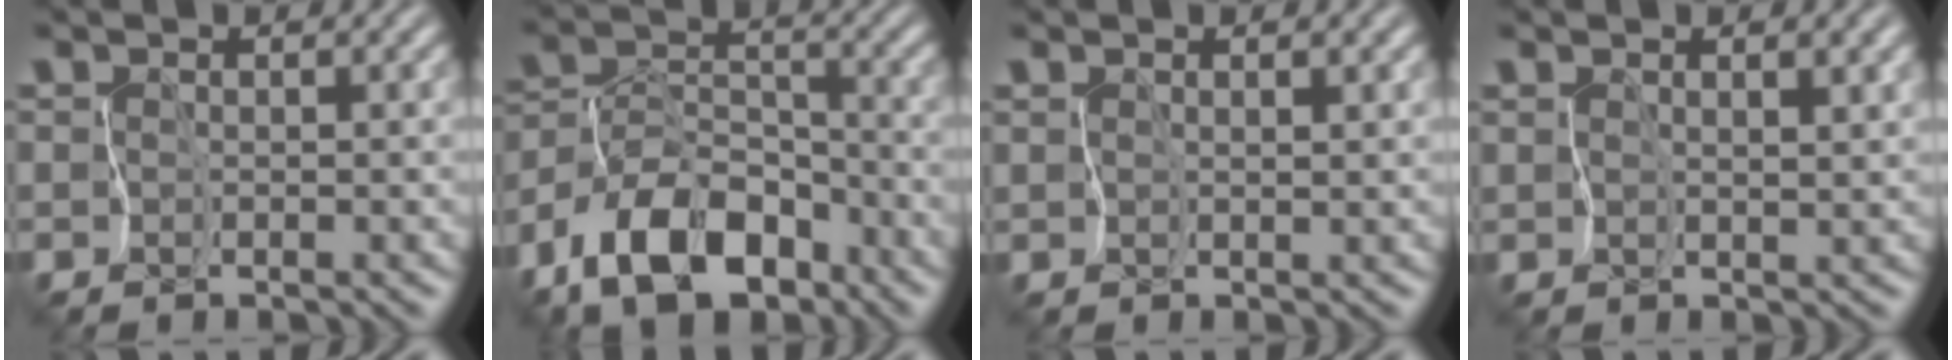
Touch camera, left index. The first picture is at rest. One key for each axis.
{"total": 9.7, "fx": -6.9, "fy": 4.7, "fz": 5.0, "tx": -0.082, "ty": 0.013, "tz": -0.131}
{"total": 0.8, "fx": 0.7, "fy": -0.2, "fz": 0.2, "tx": -0.002, "ty": 0.002, "tz": 0.020}
{"total": 2.2, "fx": 1.4, "fy": 0.6, "fz": 1.6, "tx": -0.022, "ty": 0.001, "tz": 0.033}